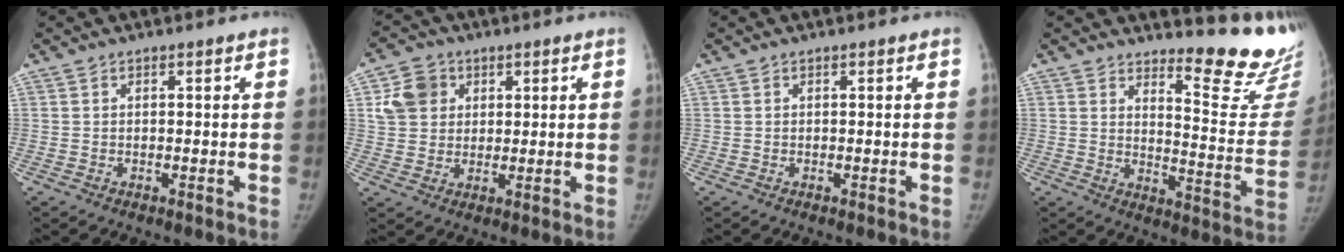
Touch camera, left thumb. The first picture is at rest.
{"total": 7.3, "force": [2.5, 6.1, 3.1], "torque": [-0.029, -0.003, 0.047]}
{"total": 0.0}
{"total": 15.8, "force": [14.4, 2.3, 6.2], "torque": [-0.048, -0.186, 0.175]}